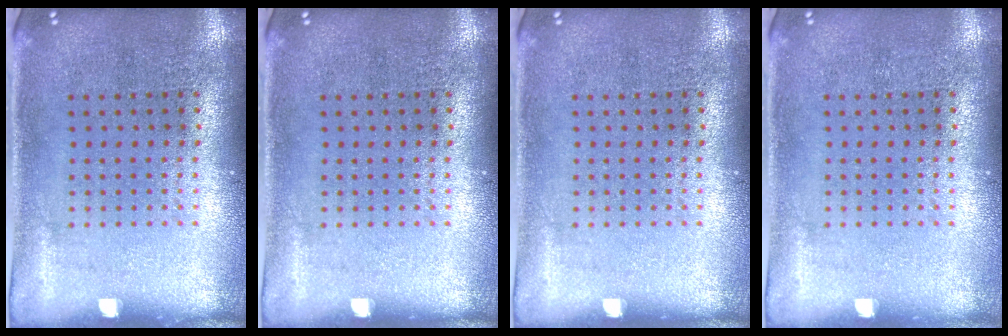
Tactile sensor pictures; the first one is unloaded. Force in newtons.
{"total": 0.0}
{"total": 0.0}
{"total": 0.0}